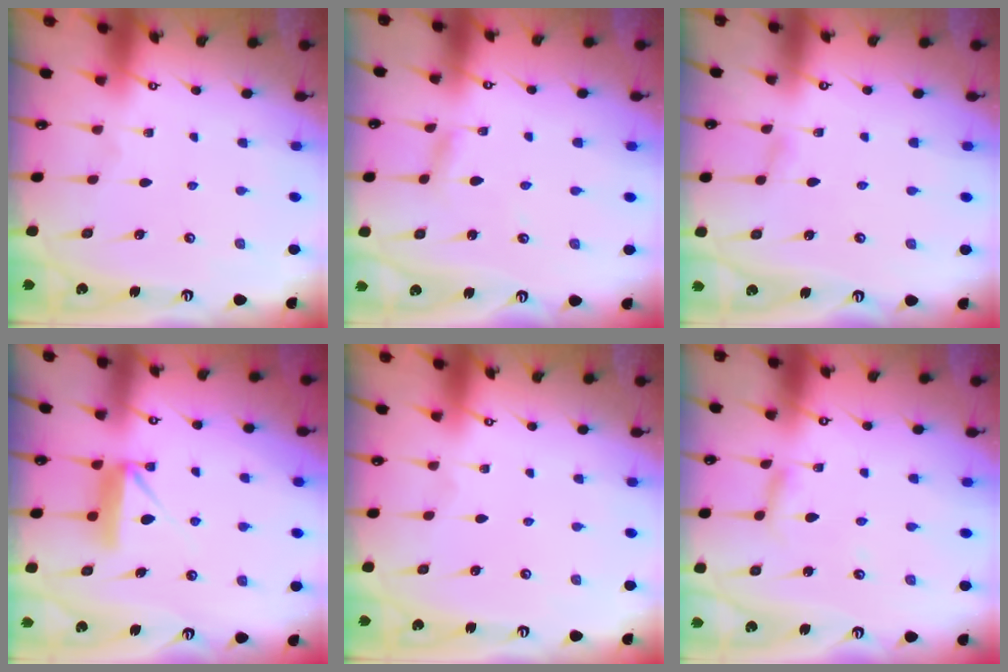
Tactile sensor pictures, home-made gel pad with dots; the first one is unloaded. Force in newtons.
{"total": 2.9, "press": 2.9, "slide": 0.1}
{"total": 1.9, "press": 1.8, "slide": 0.3}
{"total": 8.3, "press": 8.3, "slide": 0.5}
{"total": 0.0}
{"total": 2.7, "press": 2.7, "slide": 0.2}